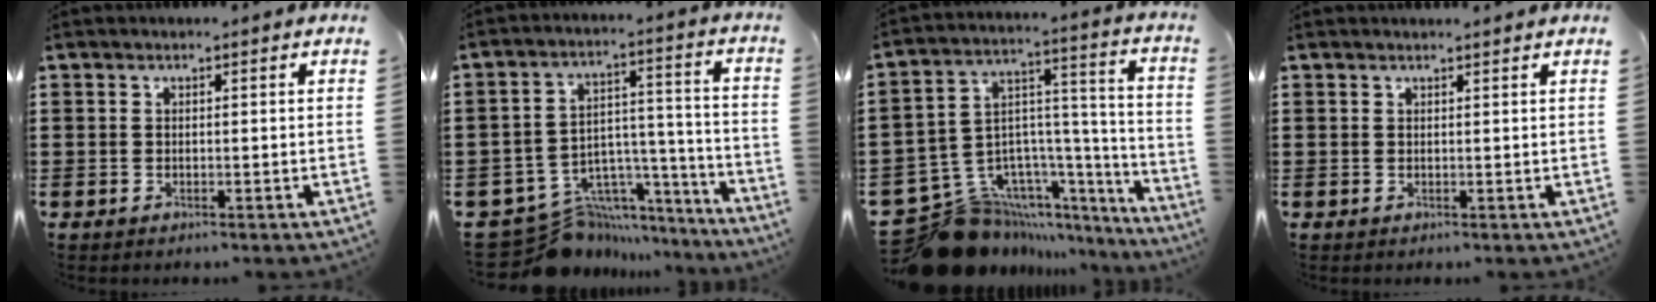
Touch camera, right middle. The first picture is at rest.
{"total": 10.5, "force": [-7.7, 6.8, 2.3], "torque": [-0.056, 0.005, -0.132]}
{"total": 12.8, "force": [-9.7, 7.7, 3.2], "torque": [-0.093, 0.012, -0.173]}
{"total": 0.7, "force": [0.7, -0.2, 0.1], "torque": [-0.002, -0.003, 0.014]}